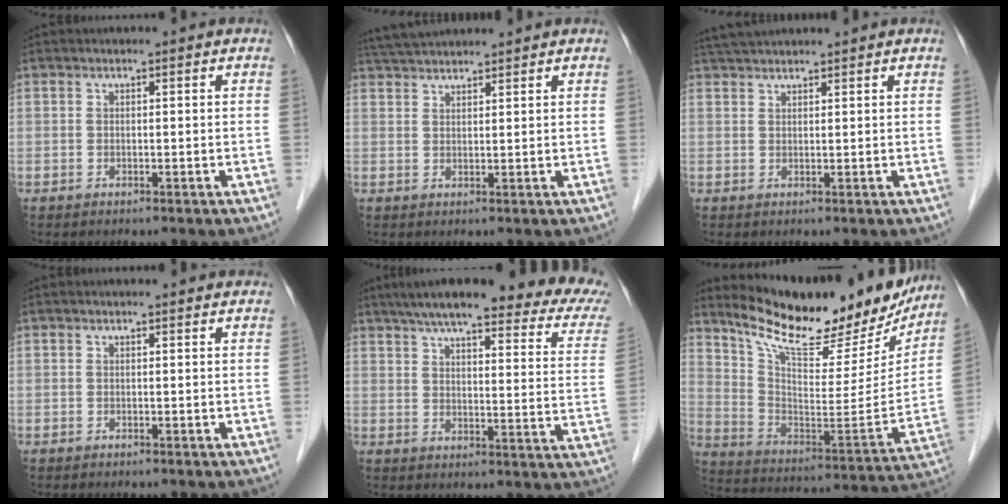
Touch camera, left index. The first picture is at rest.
{"total": 5.6, "force": [5.3, 0.2, 1.7], "torque": [-0.034, 0.038, 0.100]}
{"total": 4.1, "force": [3.9, 0.2, 1.4], "torque": [-0.026, 0.032, 0.074]}
{"total": 2.4, "force": [2.3, 0.4, 0.5], "torque": [-0.013, 0.016, 0.022]}
{"total": 23.6, "force": [19.4, 2.7, 13.1], "torque": [-0.176, -0.011, 0.232]}
{"total": 24.4, "force": [20.7, 6.3, 11.2], "torque": [-0.179, -0.036, 0.302]}